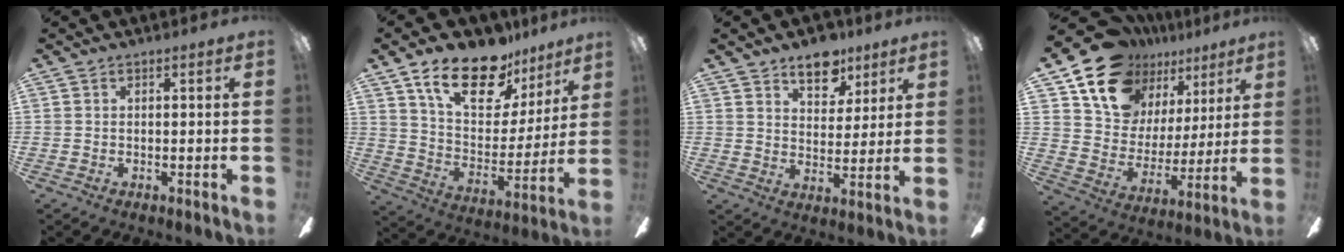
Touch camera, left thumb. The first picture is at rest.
{"total": 19.3, "force": [13.3, 9.3, 10.5], "torque": [-0.174, -0.080, 0.233]}
{"total": 9.9, "force": [7.1, 5.4, 4.3], "torque": [-0.039, -0.037, 0.125]}
{"total": 18.1, "force": [13.8, 10.3, 5.7], "torque": [-0.125, -0.096, 0.254]}